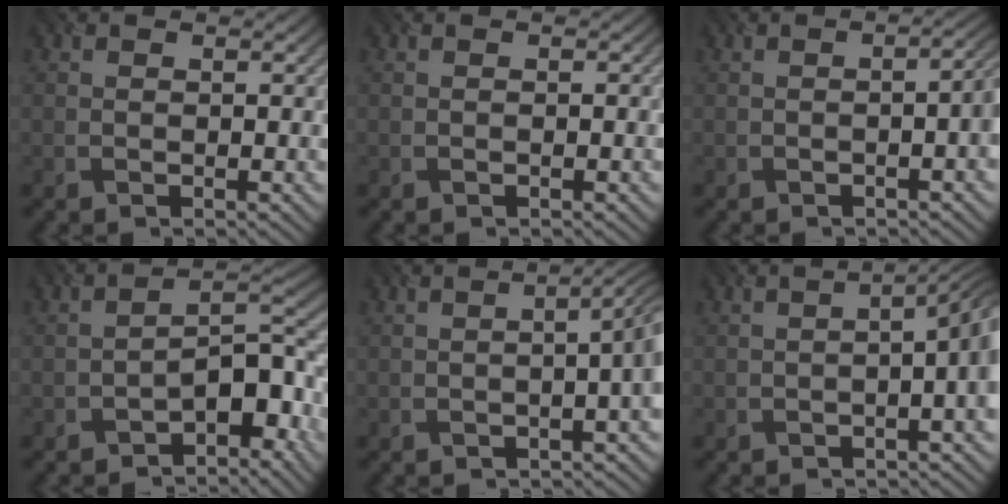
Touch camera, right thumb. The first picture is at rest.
{"total": 0.0}
{"total": 3.1, "force": [-0.5, 0.9, 3.0], "torque": [-0.036, 0.008, -0.008]}
{"total": 7.5, "force": [-4.6, 2.8, 5.1], "torque": [-0.060, 0.009, -0.084]}
{"total": 5.1, "force": [-0.8, 1.7, 4.8], "torque": [-0.045, 0.005, -0.011]}
{"total": 5.4, "force": [-0.9, 1.6, 5.0], "torque": [-0.055, 0.004, -0.020]}